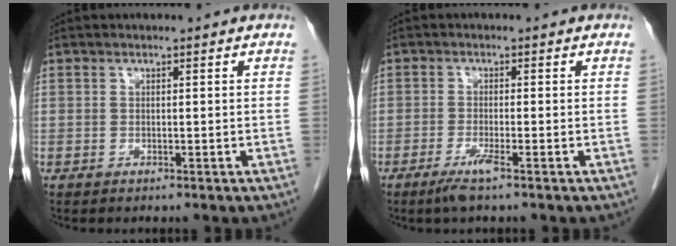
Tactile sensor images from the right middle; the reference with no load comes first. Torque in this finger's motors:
{"motor_torque": [0.68, -0.47, 0.15, 0.04]}